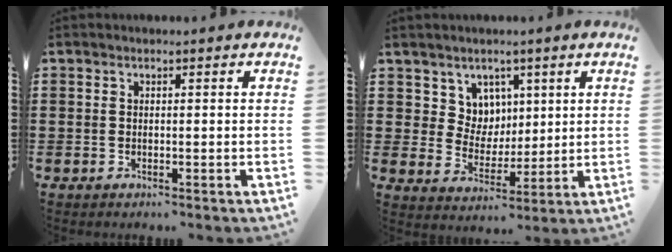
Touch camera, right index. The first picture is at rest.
{"total": 6.3, "force": [3.6, 5.2, 0.7], "torque": [-0.047, 0.001, 0.069]}